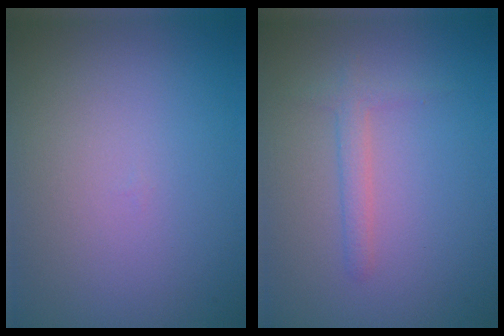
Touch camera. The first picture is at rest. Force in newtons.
{"total": 1.5, "press": 1.5, "slide": 0.0}